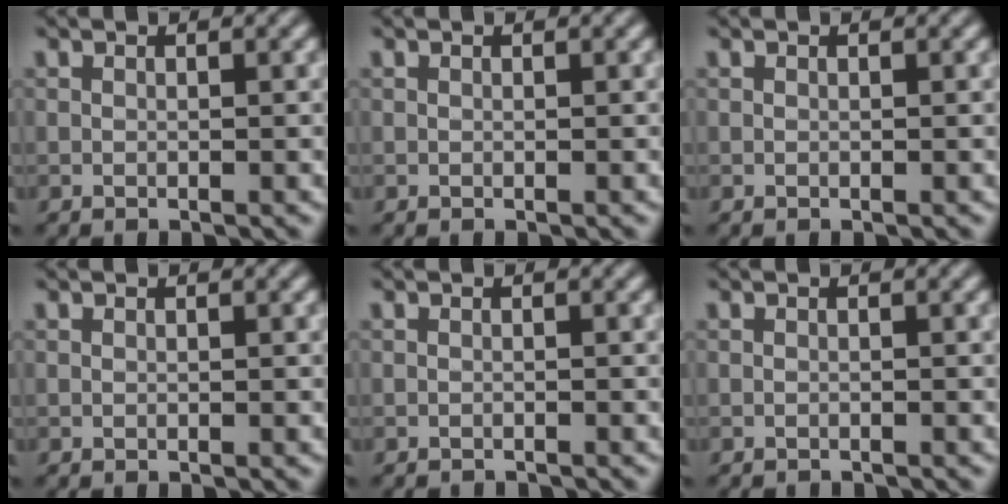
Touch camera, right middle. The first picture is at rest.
{"total": 0.0}
{"total": 0.0}
{"total": 0.0}
{"total": 1.2, "force": [-1.2, -0.2, -0.1], "torque": [-0.004, 0.004, -0.022]}
{"total": 0.9, "force": [-0.8, -0.2, -0.2], "torque": [-0.005, 0.005, -0.019]}